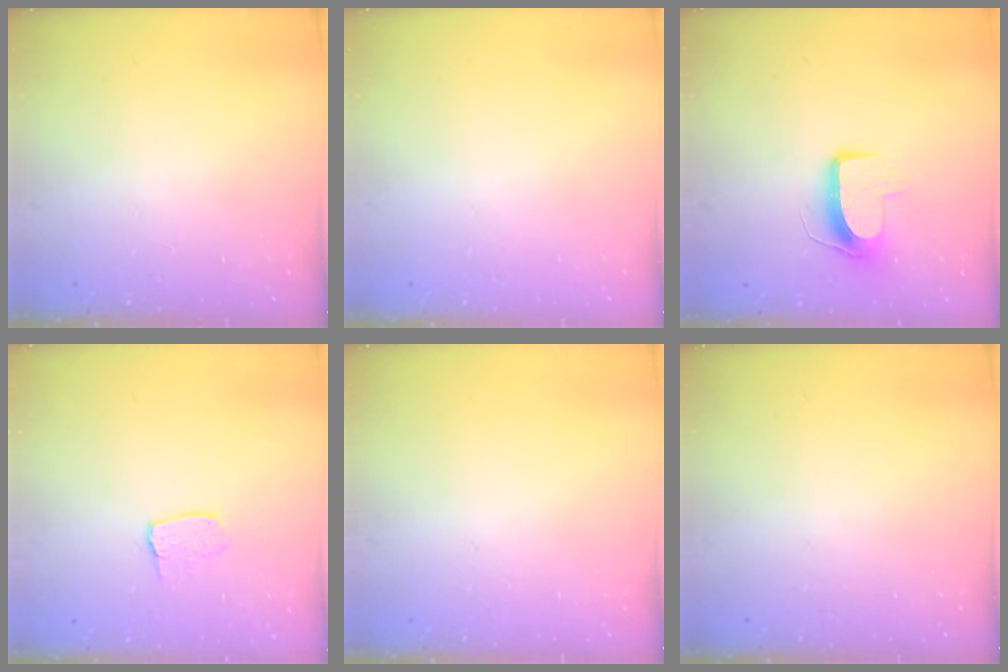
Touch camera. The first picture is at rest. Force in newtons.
{"total": 0.0}
{"total": 9.6, "press": 9.6, "slide": 0.2}
{"total": 3.0, "press": 3.0, "slide": 0.2}
{"total": 0.0}
{"total": 0.0}